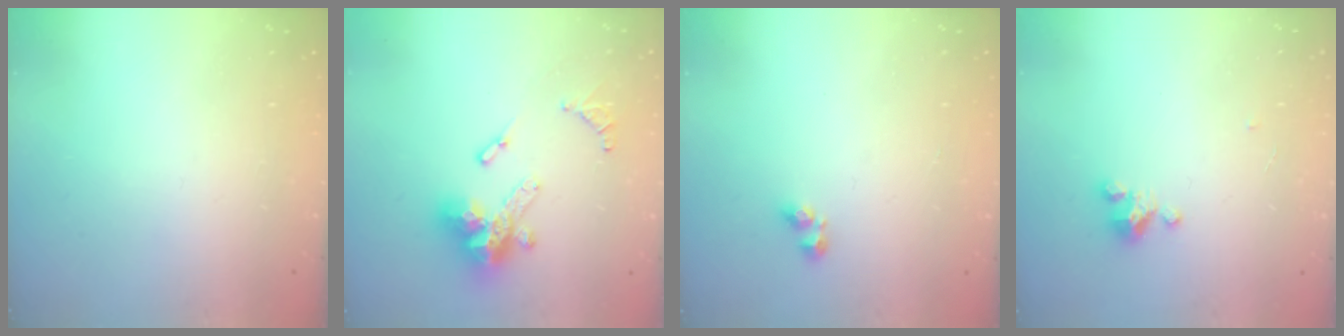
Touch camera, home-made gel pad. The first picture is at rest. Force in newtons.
{"total": 15.9, "press": 15.8, "slide": 1.3}
{"total": 2.7, "press": 2.7, "slide": 0.3}
{"total": 3.3, "press": 3.3, "slide": 0.3}